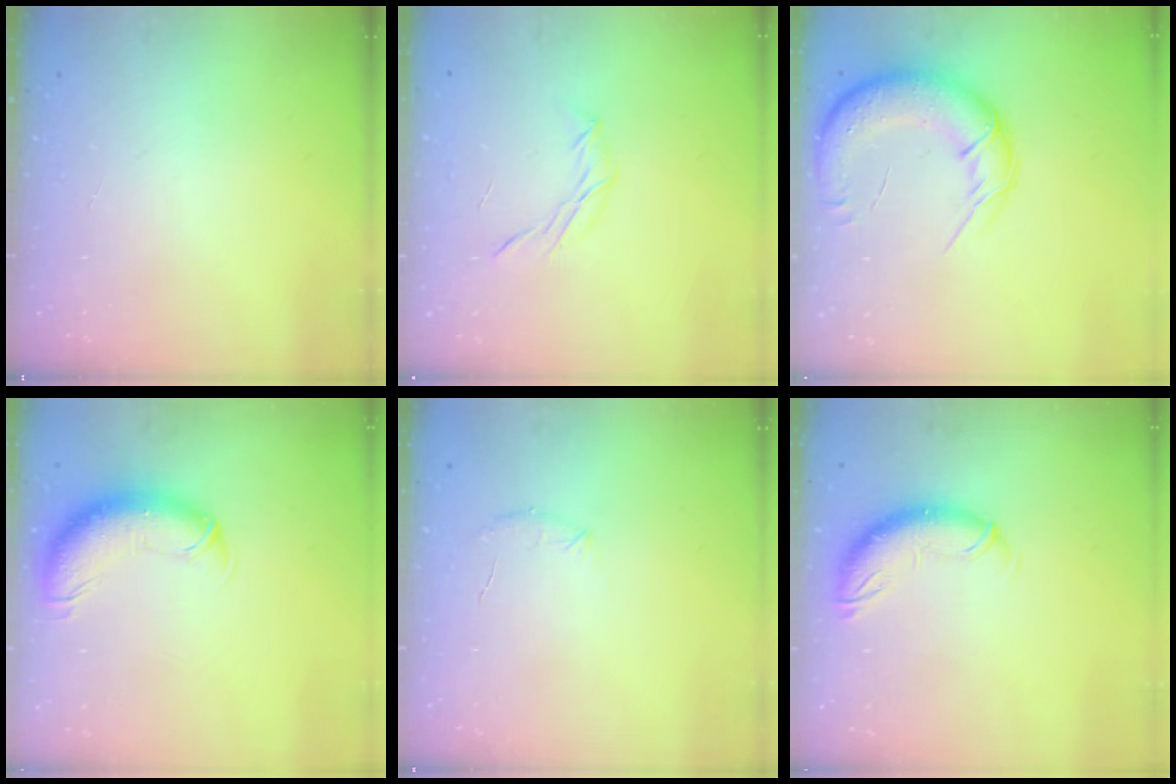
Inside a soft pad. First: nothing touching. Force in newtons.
{"total": 6.2, "press": 6.1, "slide": 1.2}
{"total": 17.2, "press": 16.7, "slide": 4.1}
{"total": 11.1, "press": 10.7, "slide": 2.7}
{"total": 6.2, "press": 6.0, "slide": 1.5}
{"total": 11.0, "press": 11.0, "slide": 0.8}